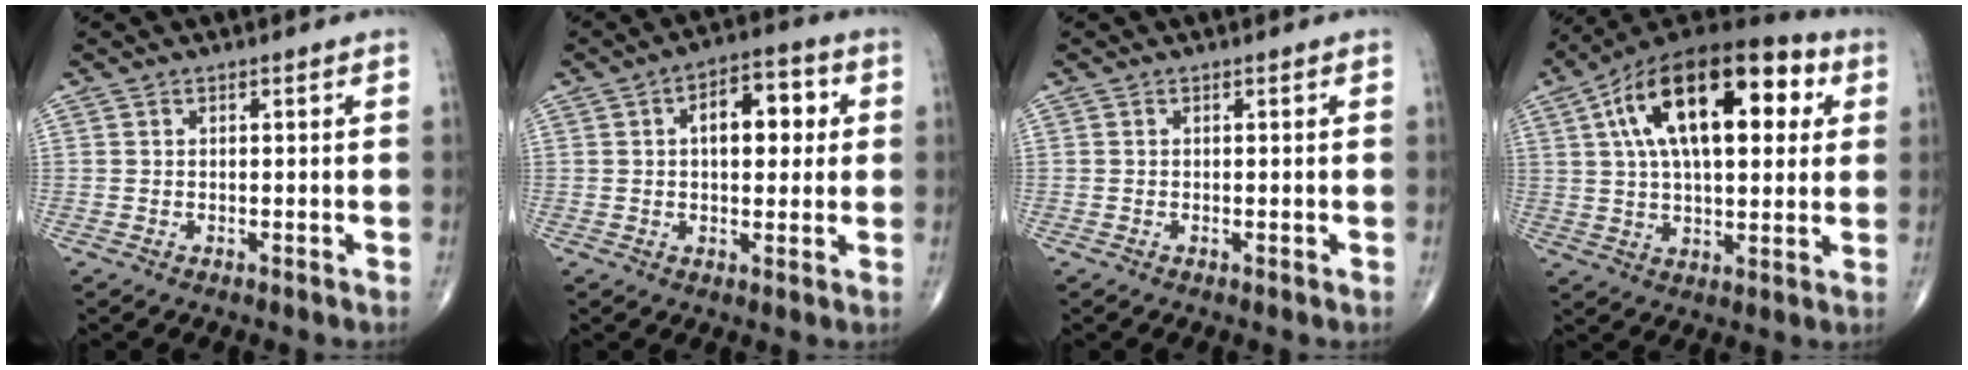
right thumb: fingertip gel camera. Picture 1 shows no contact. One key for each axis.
{"total": 9.8, "fx": 1.9, "fy": 5.4, "fz": 8.0, "tx": -0.087, "ty": 0.016, "tz": 0.021}
{"total": 0.0}
{"total": 24.4, "fx": 7.4, "fy": 11.7, "fz": 20.1, "tx": -0.322, "ty": 0.021, "tz": 0.114}